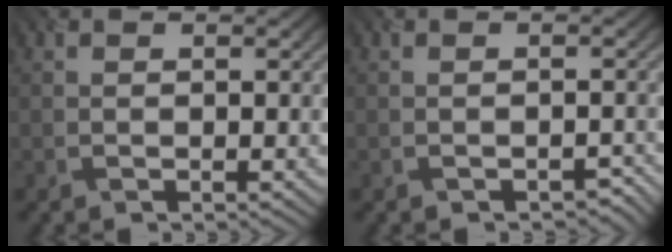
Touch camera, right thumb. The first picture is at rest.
{"total": 1.3, "force": [-1.3, 0.3, -0.2], "torque": [0.002, -0.010, -0.017]}